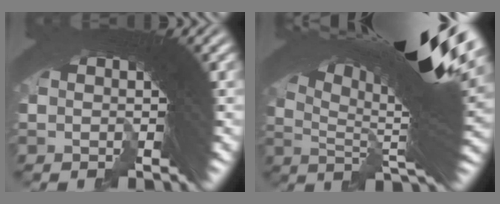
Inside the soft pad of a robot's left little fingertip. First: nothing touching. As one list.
[{"total": 20.8, "force": [8.2, 6.2, 18.2], "torque": [-0.240, 0.040, 0.105]}]